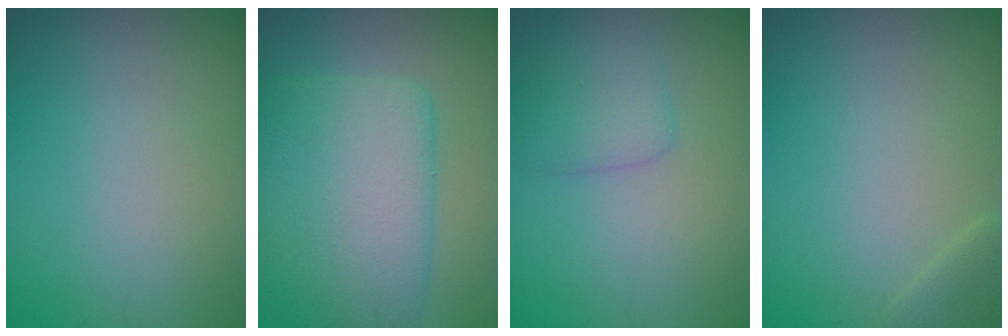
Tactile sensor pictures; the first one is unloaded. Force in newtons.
{"total": 9.2, "press": 9.2, "slide": 0.6}
{"total": 2.5, "press": 2.5, "slide": 0.1}
{"total": 1.7, "press": 1.7, "slide": 0.1}